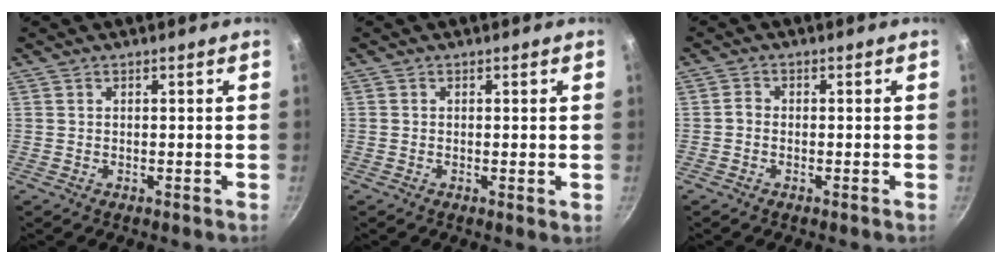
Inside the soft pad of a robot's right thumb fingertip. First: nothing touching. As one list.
[{"total": 1.0, "force": [-0.1, 0.2, 0.9], "torque": [-0.016, -0.003, -0.004]}, {"total": 1.3, "force": [-0.5, 1.0, 0.6], "torque": [-0.012, 0.008, -0.015]}]